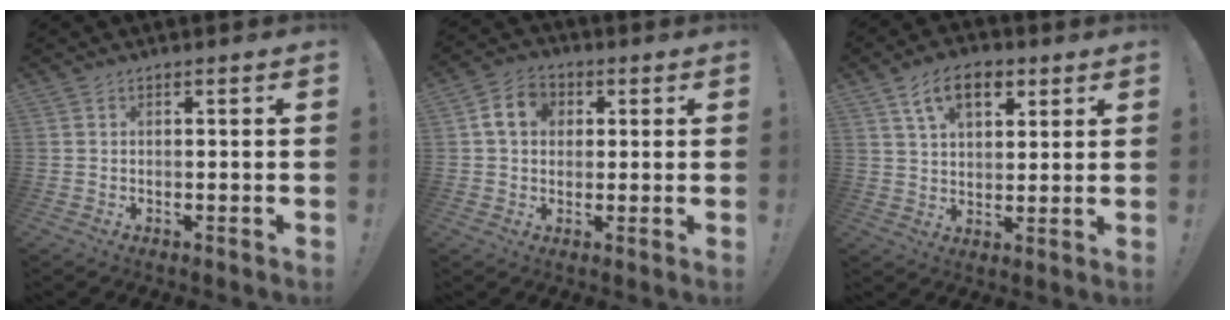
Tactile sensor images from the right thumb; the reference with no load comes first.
{"total": 8.9, "force": [1.9, 7.0, 5.2], "torque": [-0.076, 0.013, 0.038]}
{"total": 11.6, "force": [5.7, 7.0, 7.3], "torque": [-0.108, -0.006, 0.103]}